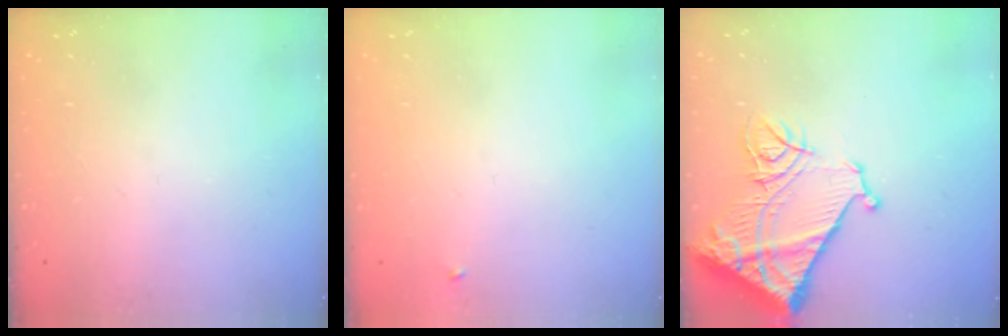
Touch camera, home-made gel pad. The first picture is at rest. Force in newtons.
{"total": 2.3, "press": 2.3, "slide": 0.2}
{"total": 17.0, "press": 16.8, "slide": 2.0}